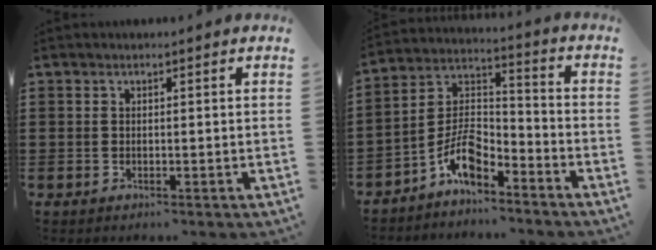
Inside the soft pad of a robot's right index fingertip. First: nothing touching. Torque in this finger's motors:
{"motor_torque": [2.14, 0.00, 0.82, 0.15]}